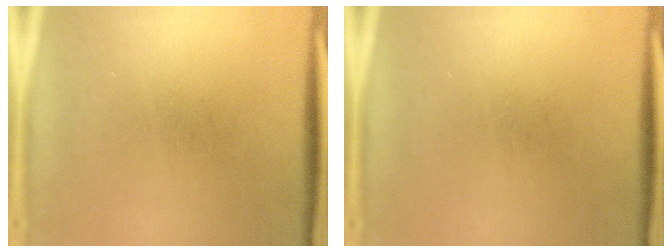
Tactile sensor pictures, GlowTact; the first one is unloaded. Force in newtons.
{"total": 0.0}